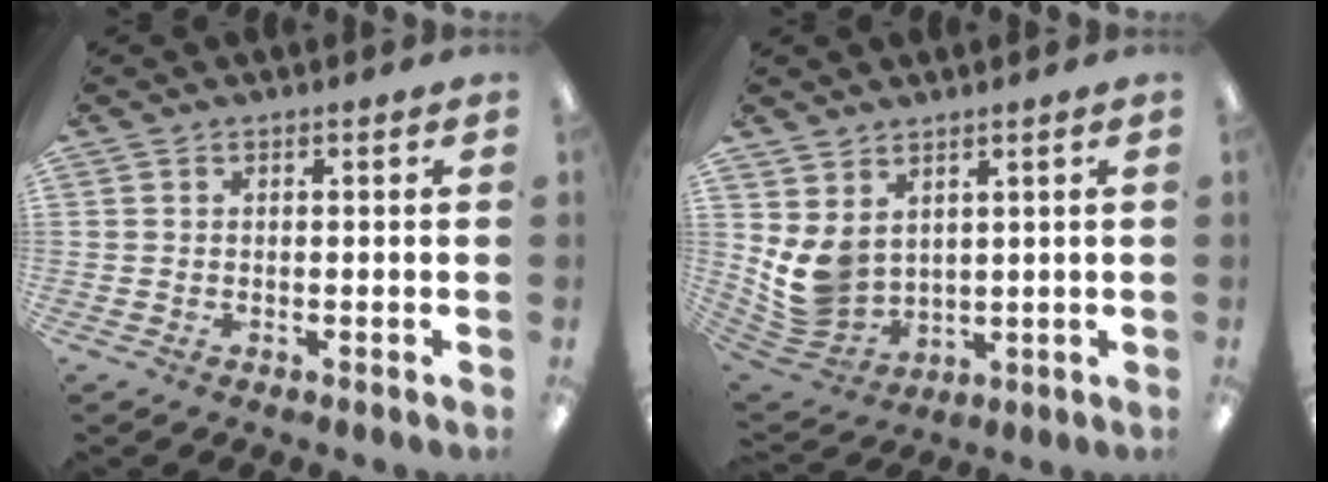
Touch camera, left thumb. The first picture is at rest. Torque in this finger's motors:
{"motor_torque": [1.46, 1.44, 1.04, -1.12, 0.09]}